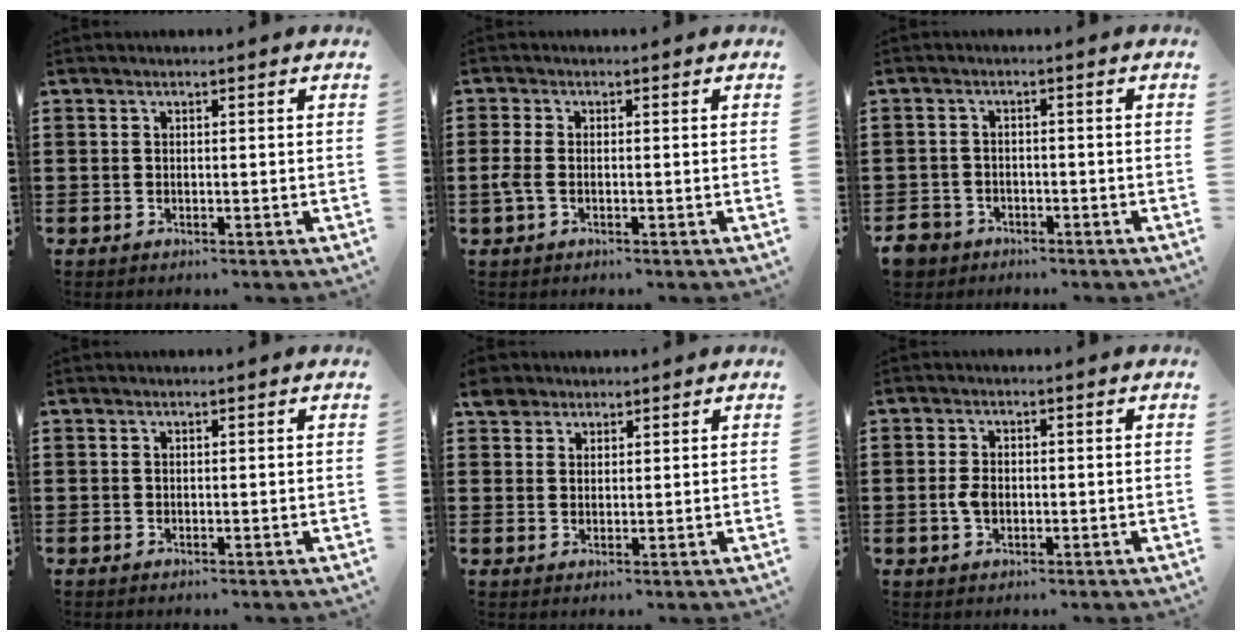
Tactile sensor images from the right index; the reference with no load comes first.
{"total": 2.6, "force": [-0.9, 1.1, 2.1], "torque": [-0.059, -0.008, -0.021]}
{"total": 3.2, "force": [-2.8, 1.5, 0.2], "torque": [-0.024, -0.004, -0.064]}
{"total": 0.0}
{"total": 3.9, "force": [2.9, 2.6, 0.9], "torque": [-0.024, 0.011, 0.053]}
{"total": 2.8, "force": [-0.4, 1.8, 2.1], "torque": [-0.048, 0.001, -0.010]}